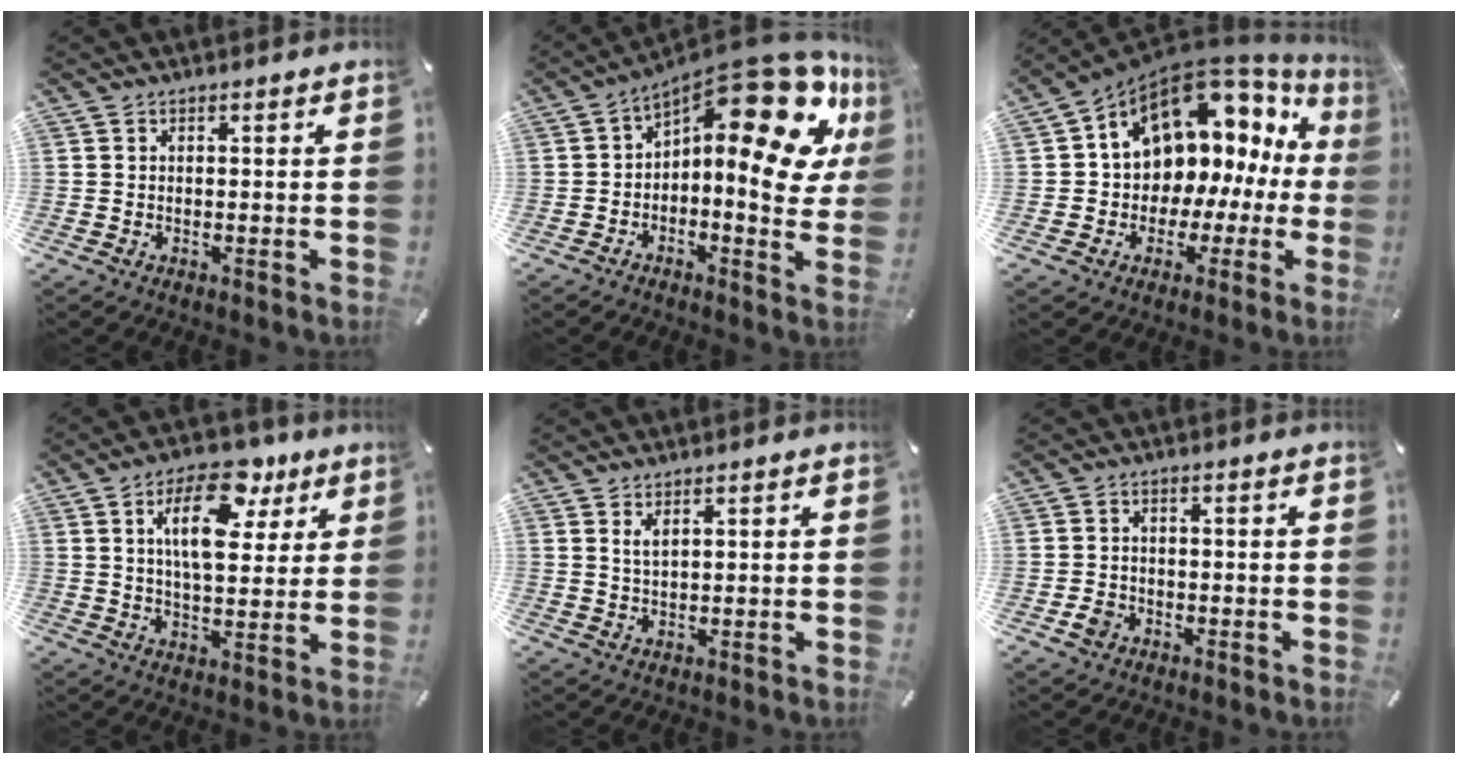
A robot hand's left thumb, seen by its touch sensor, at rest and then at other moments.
{"total": 22.4, "force": [10.4, 8.4, 17.9], "torque": [-0.241, -0.092, 0.174]}
{"total": 11.8, "force": [7.2, 8.1, 4.7], "torque": [-0.078, -0.076, 0.124]}
{"total": 15.9, "force": [6.9, 8.5, 11.5], "torque": [-0.172, -0.020, 0.111]}
{"total": 2.0, "force": [1.3, 0.6, 1.4], "torque": [-0.030, 0.000, 0.024]}
{"total": 3.0, "force": [-1.2, 2.3, 1.4], "torque": [-0.030, 0.004, -0.024]}